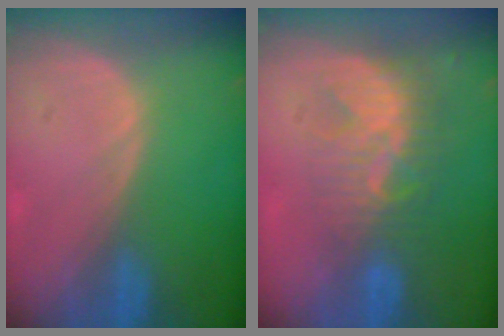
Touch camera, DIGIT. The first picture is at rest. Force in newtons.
{"total": 8.9, "press": 7.6, "slide": 4.6}